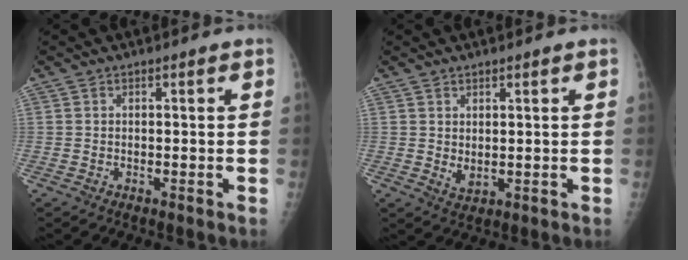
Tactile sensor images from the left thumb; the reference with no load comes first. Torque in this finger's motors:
{"motor_torque": [-0.04, 0.04, -0.07, -0.06, 0.00]}